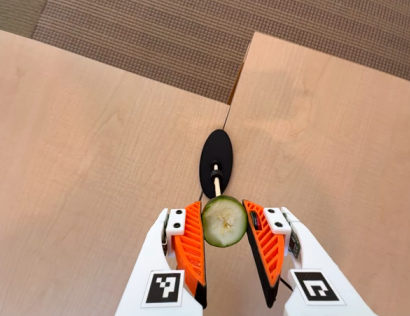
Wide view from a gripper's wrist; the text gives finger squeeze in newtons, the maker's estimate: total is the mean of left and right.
{"total": 11.0, "left": 11.1, "right": 10.8}